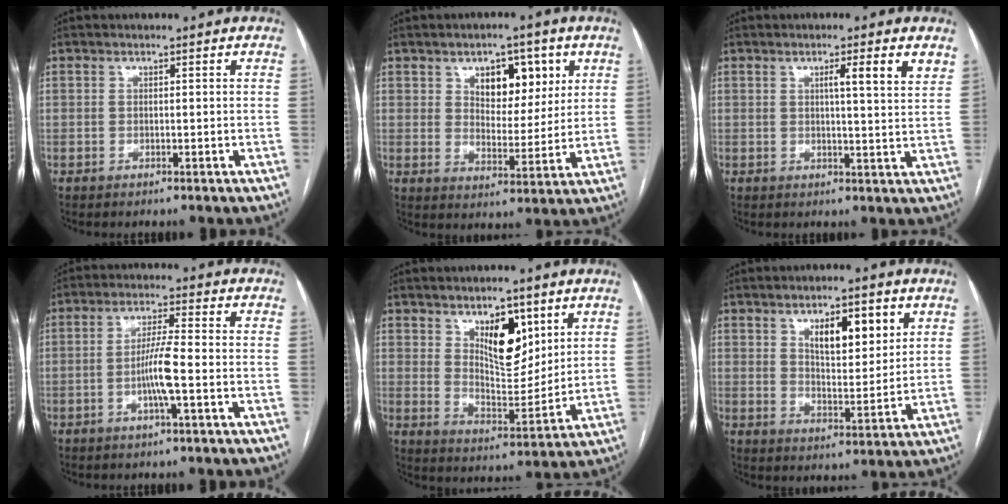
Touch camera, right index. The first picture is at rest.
{"total": 8.8, "force": [4.1, 4.8, 6.1], "torque": [-0.082, 0.008, 0.066]}
{"total": 5.1, "force": [2.7, -0.2, 4.4], "torque": [-0.058, -0.004, 0.033]}
{"total": 5.6, "force": [-1.6, -0.1, 5.4], "torque": [-0.110, 0.001, -0.031]}
{"total": 9.1, "force": [4.8, 3.9, 6.7], "torque": [-0.110, -0.008, 0.088]}
{"total": 8.6, "force": [4.2, 3.1, 6.8], "torque": [-0.109, 0.000, 0.072]}